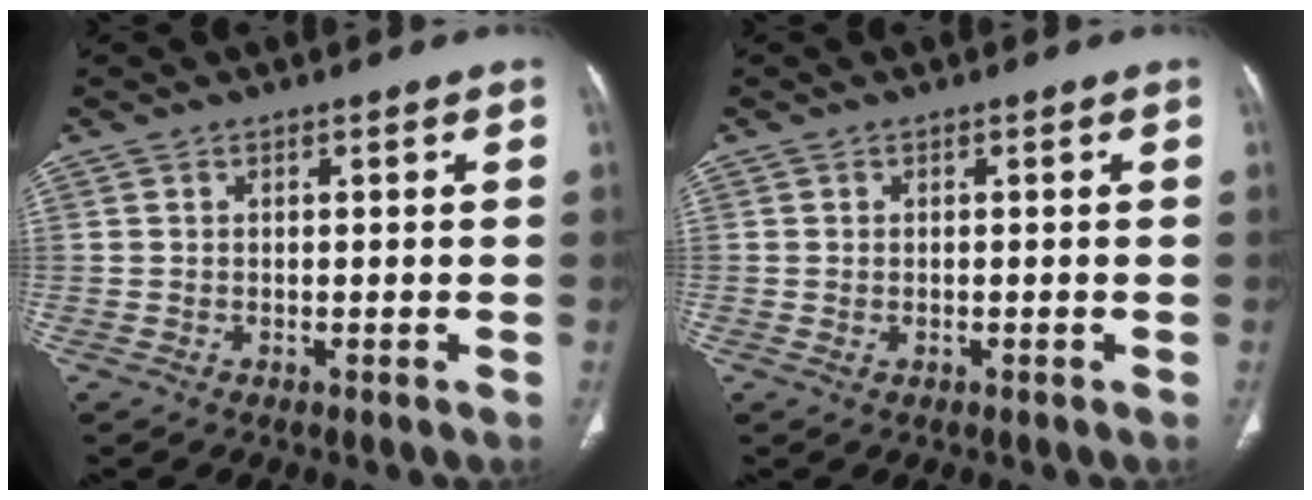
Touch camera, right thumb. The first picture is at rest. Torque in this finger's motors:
{"motor_torque": [-0.49, 0.01, -0.49, 0.18, -0.08]}